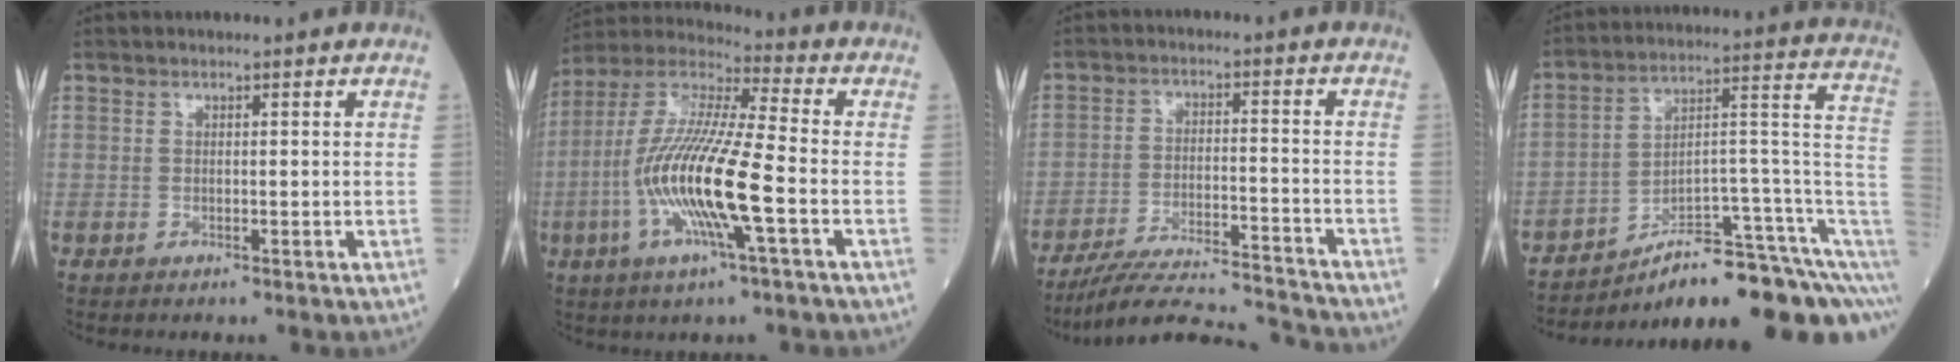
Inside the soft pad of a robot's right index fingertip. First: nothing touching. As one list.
[{"total": 16.5, "force": [-4.1, 1.2, 16.0], "torque": [-0.331, -0.008, -0.084]}, {"total": 14.4, "force": [-13.9, -0.1, 3.7], "torque": [-0.058, 0.007, -0.220]}, {"total": 18.5, "force": [-12.2, 3.0, 13.5], "torque": [-0.114, 0.074, -0.175]}]